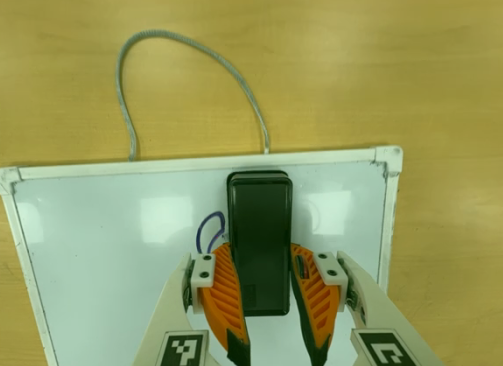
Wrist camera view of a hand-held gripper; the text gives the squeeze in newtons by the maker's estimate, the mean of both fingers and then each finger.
{"total": 14.7, "left": 13.7, "right": 15.6}